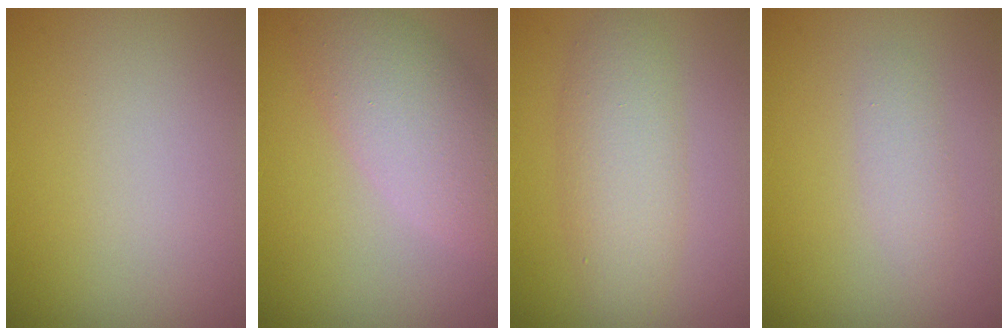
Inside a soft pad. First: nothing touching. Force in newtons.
{"total": 5.5, "press": 5.5, "slide": 0.4}
{"total": 4.2, "press": 4.2, "slide": 0.0}
{"total": 1.5, "press": 1.5, "slide": 0.1}